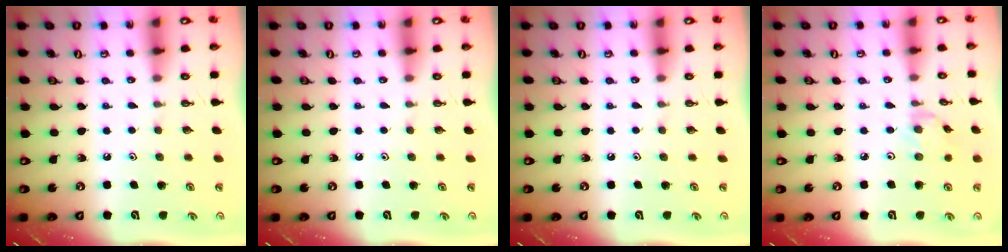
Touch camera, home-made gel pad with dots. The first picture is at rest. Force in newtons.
{"total": 0.0}
{"total": 0.0}
{"total": 2.0, "press": 2.0, "slide": 0.3}